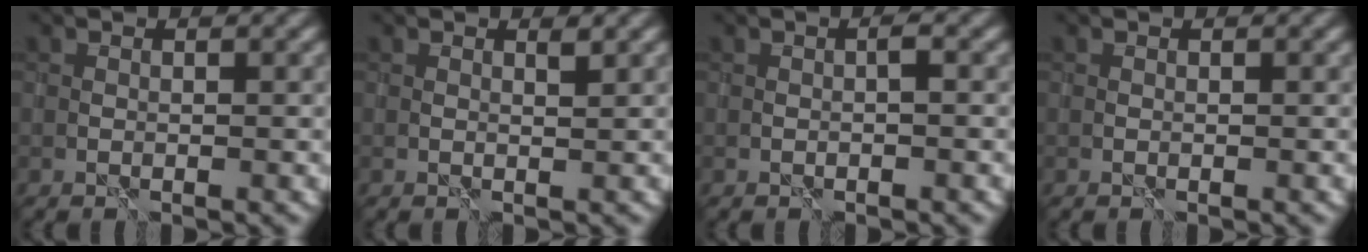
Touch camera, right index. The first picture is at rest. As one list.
[{"total": 0.6, "force": [0.5, 0.0, 0.3], "torque": [-0.005, -0.002, 0.007]}, {"total": 1.0, "force": [-0.2, 0.1, 0.9], "torque": [-0.016, 0.002, -0.003]}, {"total": 0.0}]